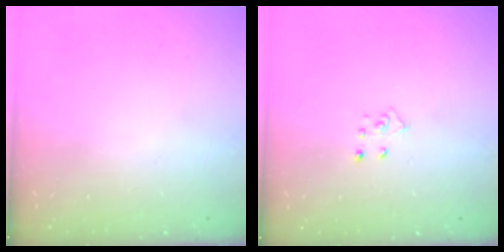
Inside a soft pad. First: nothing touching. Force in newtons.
{"total": 3.8, "press": 3.8, "slide": 0.4}